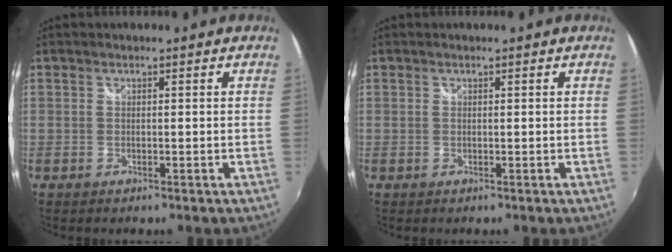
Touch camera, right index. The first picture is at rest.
{"total": 0.0}